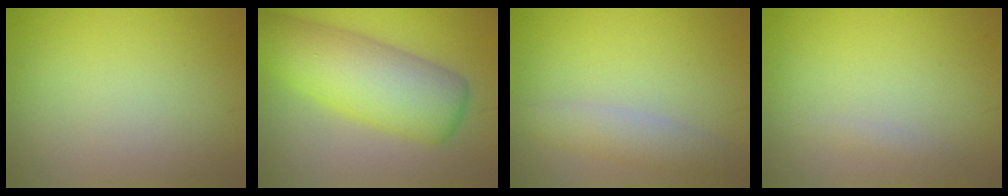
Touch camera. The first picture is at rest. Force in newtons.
{"total": 8.8, "press": 8.7, "slide": 0.2}
{"total": 3.1, "press": 3.1, "slide": 0.0}
{"total": 0.7, "press": 0.7, "slide": 0.0}